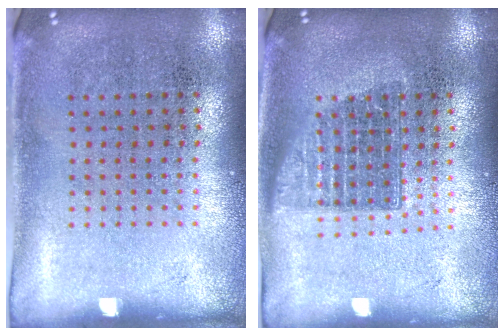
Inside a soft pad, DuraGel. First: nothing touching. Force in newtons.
{"total": 1.4, "press": 1.1, "slide": 0.8}